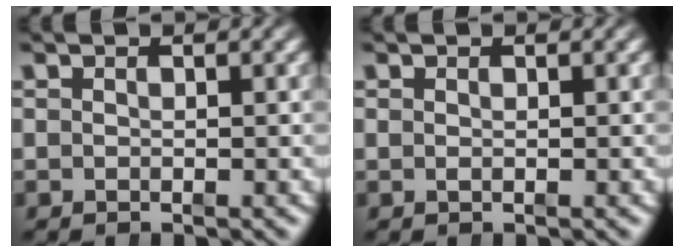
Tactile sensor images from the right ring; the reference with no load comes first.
{"total": 0.0}